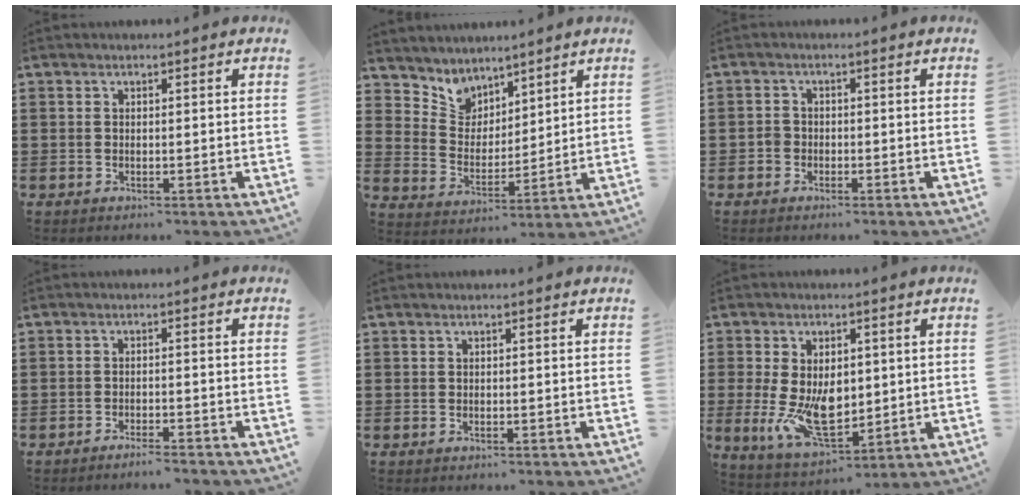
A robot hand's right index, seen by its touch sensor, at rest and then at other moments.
{"total": 4.7, "force": [3.9, 2.6, -0.7], "torque": [-0.021, -0.026, 0.070]}
{"total": 1.6, "force": [-0.8, 1.3, 0.5], "torque": [-0.012, 0.002, -0.016]}
{"total": 2.4, "force": [-2.4, -0.1, 0.5], "torque": [-0.011, 0.000, -0.047]}
{"total": 0.0}
{"total": 10.1, "force": [-0.2, 6.1, 8.1], "torque": [-0.163, -0.007, 0.000]}